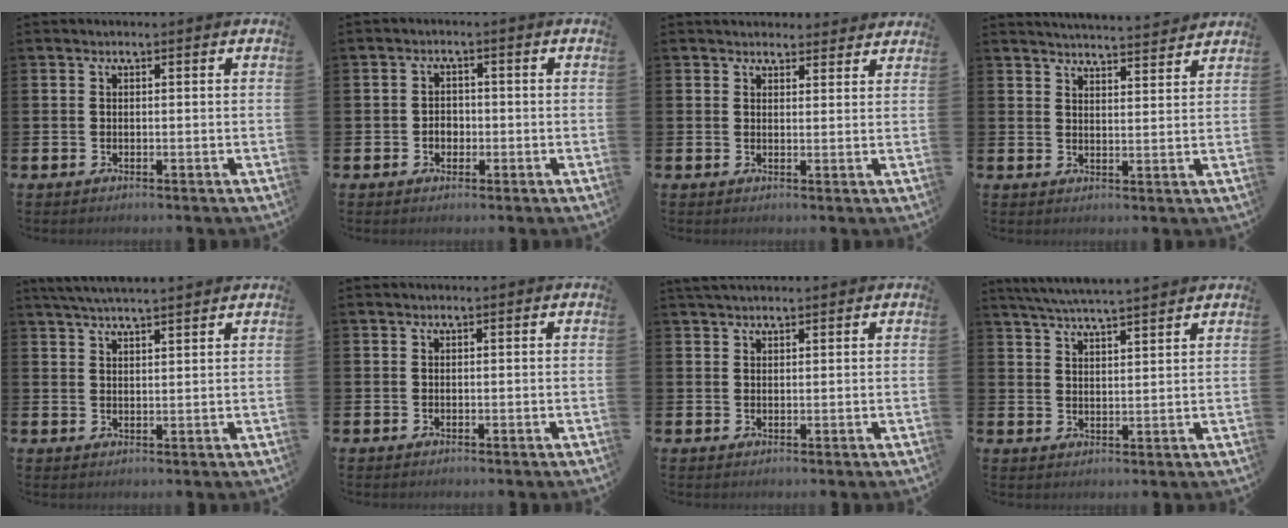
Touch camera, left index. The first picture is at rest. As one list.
[{"total": 2.2, "force": [-0.5, 1.8, 1.1], "torque": [-0.007, 0.000, -0.017]}, {"total": 2.9, "force": [2.7, 0.8, -0.1], "torque": [0.008, -0.012, 0.049]}, {"total": 4.5, "force": [4.5, -0.1, 0.0], "torque": [-0.007, -0.033, 0.079]}, {"total": 4.0, "force": [3.8, 0.0, 1.2], "torque": [-0.027, -0.009, 0.069]}, {"total": 0.0}, {"total": 1.9, "force": [1.8, 0.5, 0.6], "torque": [-0.004, -0.001, 0.030]}, {"total": 5.1, "force": [4.9, -0.3, 1.3], "torque": [-0.042, -0.022, 0.089]}]